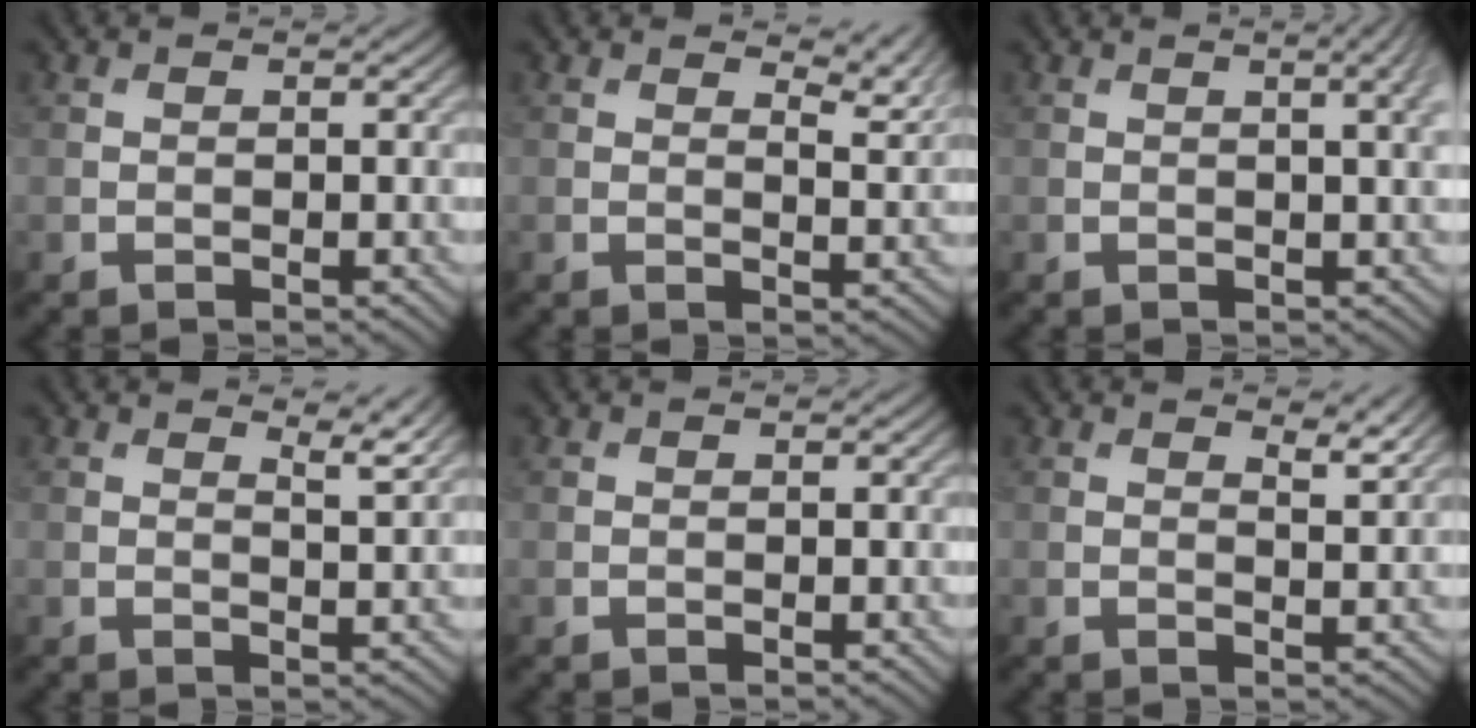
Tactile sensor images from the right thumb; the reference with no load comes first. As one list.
[{"total": 3.6, "force": [2.8, 1.0, 2.0], "torque": [-0.033, -0.007, 0.045]}, {"total": 3.6, "force": [1.0, 0.9, 3.3], "torque": [-0.040, 0.011, 0.008]}, {"total": 2.9, "force": [2.1, 0.5, 2.0], "torque": [-0.032, -0.005, 0.034]}, {"total": 0.0}, {"total": 2.5, "force": [1.9, 0.5, 1.5], "torque": [-0.024, -0.007, 0.032]}]